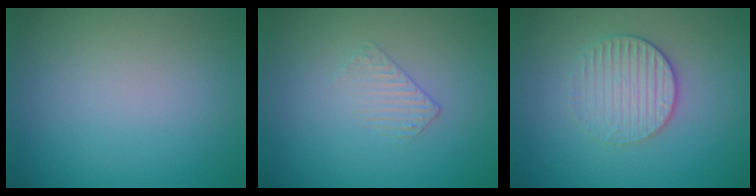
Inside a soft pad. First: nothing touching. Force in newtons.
{"total": 1.0, "press": 0.3, "slide": 1.0}
{"total": 3.1, "press": 2.7, "slide": 1.5}